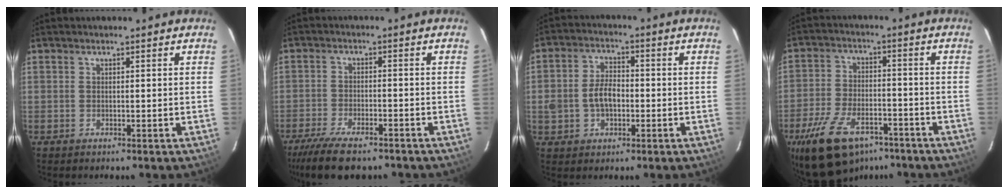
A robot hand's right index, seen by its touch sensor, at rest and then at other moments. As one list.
[{"total": 11.7, "force": [-9.4, 3.5, 6.2], "torque": [-0.147, -0.032, -0.160]}, {"total": 8.2, "force": [-1.5, 5.5, 6.0], "torque": [-0.123, 0.016, -0.020]}, {"total": 16.9, "force": [-11.2, 8.6, 9.3], "torque": [-0.203, -0.016, -0.186]}]